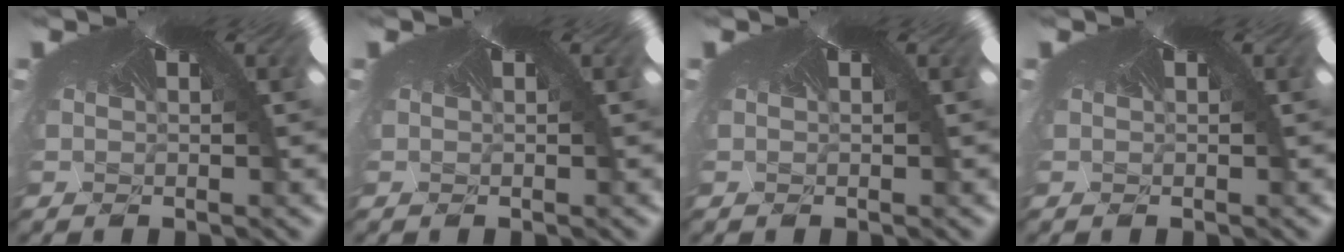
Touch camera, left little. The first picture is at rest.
{"total": 0.0}
{"total": 0.0}
{"total": 0.0}